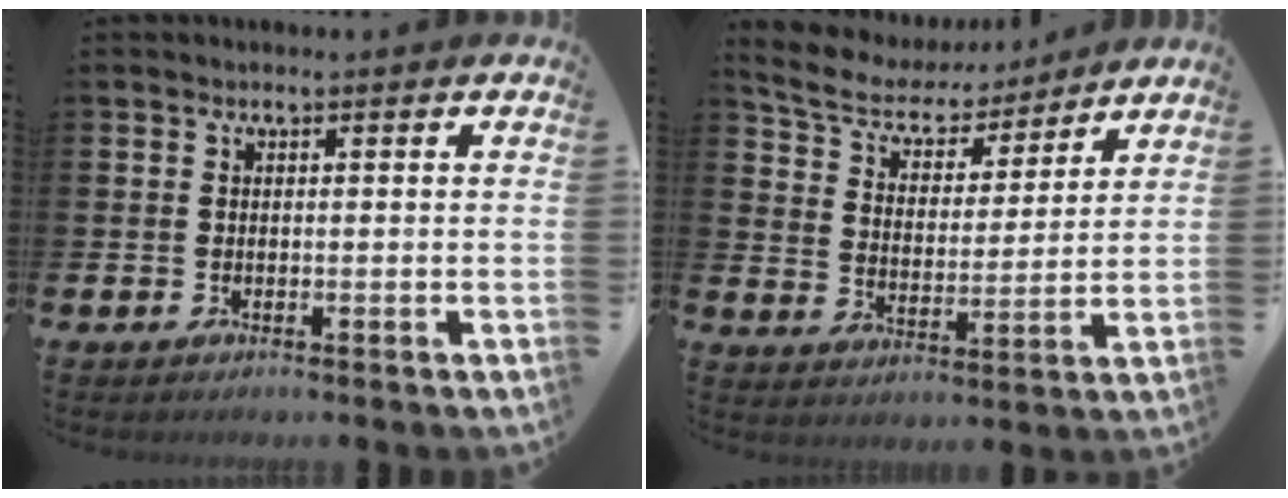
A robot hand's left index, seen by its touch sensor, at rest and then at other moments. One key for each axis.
{"total": 6.3, "fx": 5.9, "fy": 2.1, "fz": 0.9, "tx": -0.059, "ty": -0.041, "tz": 0.100}